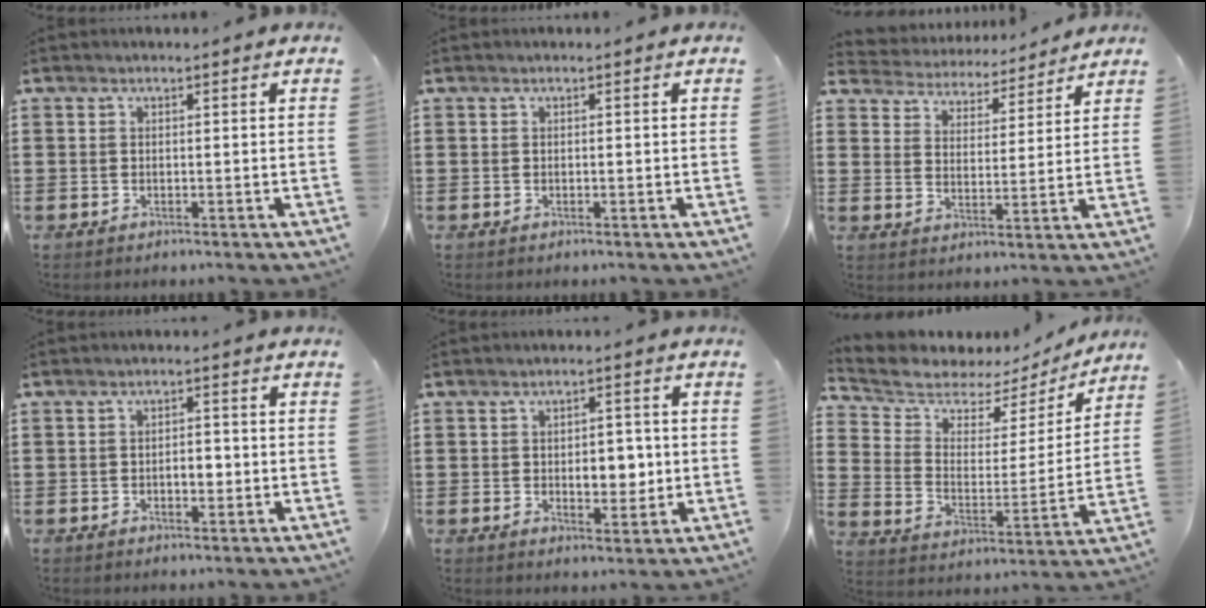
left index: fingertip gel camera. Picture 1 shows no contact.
{"total": 0.0}
{"total": 4.2, "force": [4.2, 0.3, -0.5], "torque": [-0.020, -0.034, 0.068]}
{"total": 2.8, "force": [-0.6, 1.4, 2.3], "torque": [-0.038, 0.001, -0.015]}
{"total": 5.2, "force": [-0.3, 2.9, 4.3], "torque": [-0.060, -0.001, -0.014]}
{"total": 5.3, "force": [4.6, 2.5, 0.7], "torque": [-0.053, -0.032, 0.075]}